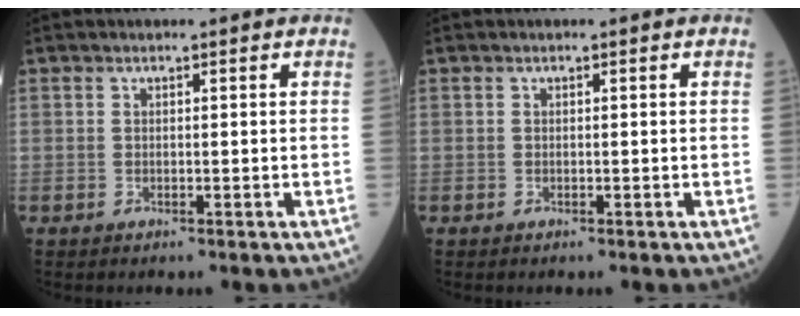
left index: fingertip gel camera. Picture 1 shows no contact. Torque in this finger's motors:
{"motor_torque": [0.00, 0.00, 0.00, 0.00]}